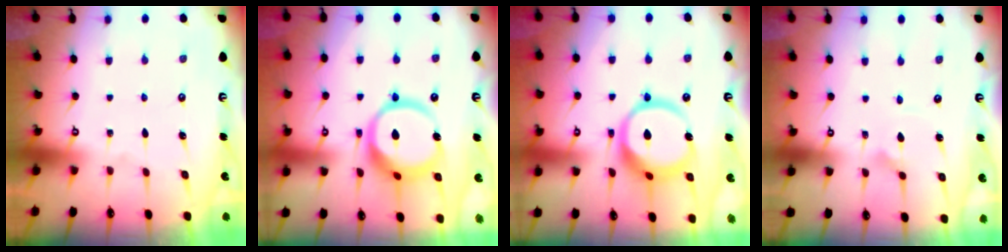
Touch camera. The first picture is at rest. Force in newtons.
{"total": 14.3, "press": 14.3, "slide": 1.6}
{"total": 14.3, "press": 14.3, "slide": 1.6}
{"total": 2.3, "press": 2.3, "slide": 0.2}